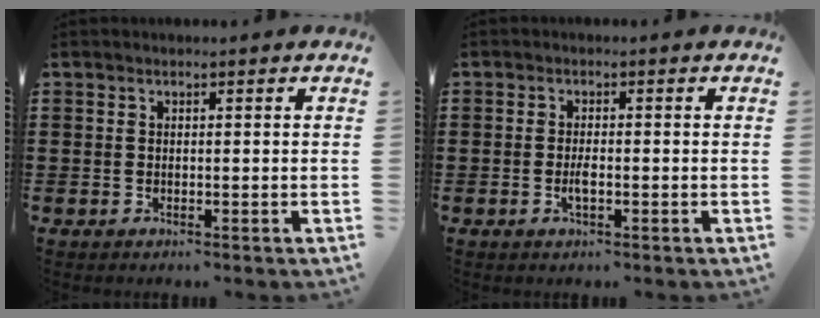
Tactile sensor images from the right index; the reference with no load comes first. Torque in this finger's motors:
{"motor_torque": [1.26, 0.06, 0.26, 0.06]}